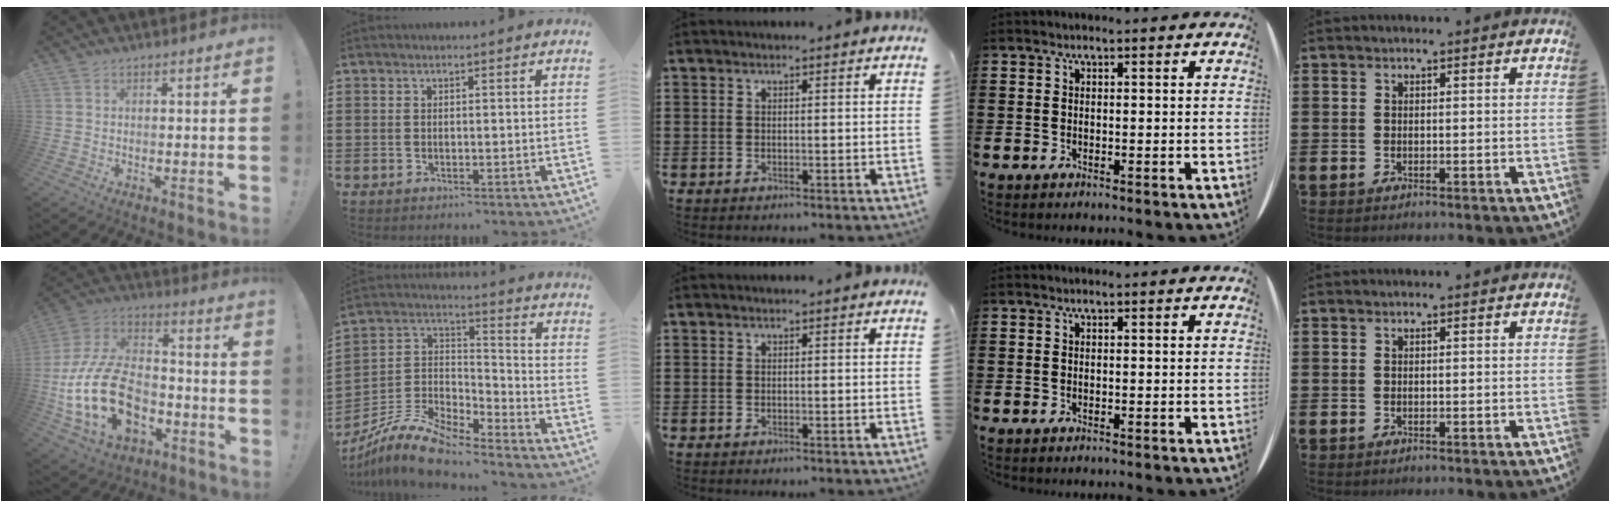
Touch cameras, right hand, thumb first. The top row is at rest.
{"thumb": {"total": 23.4, "force": [-6.5, 15.0, 16.7], "torque": [-0.320, 0.038, -0.098]}, "index": {"total": 10.6, "force": [-9.2, 2.3, 4.6], "torque": [-0.107, 0.018, -0.185]}}